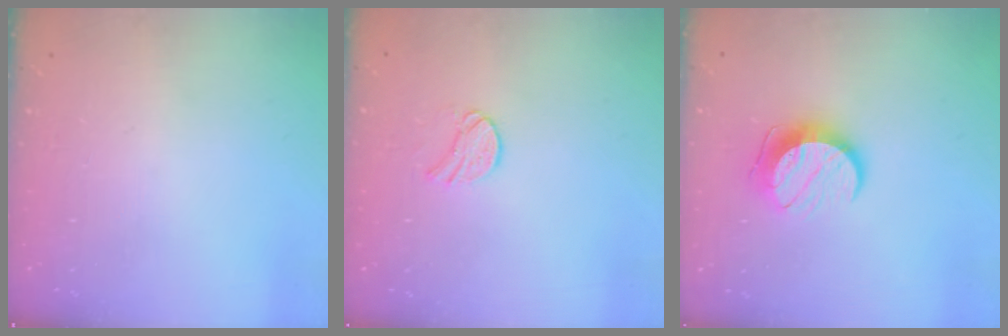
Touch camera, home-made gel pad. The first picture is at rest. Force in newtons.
{"total": 7.3, "press": 7.3, "slide": 0.7}
{"total": 10.1, "press": 10.1, "slide": 0.1}